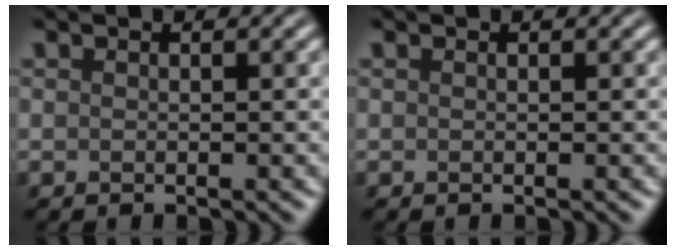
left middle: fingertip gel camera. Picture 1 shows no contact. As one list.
[{"total": 0.0}]